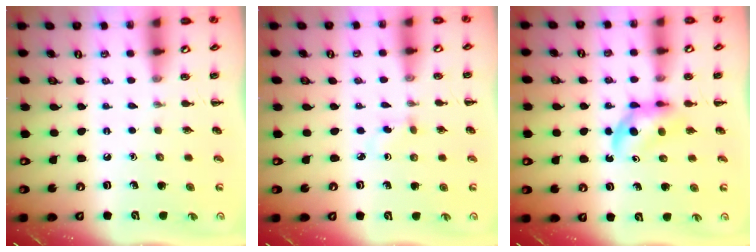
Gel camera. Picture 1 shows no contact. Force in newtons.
{"total": 2.4, "press": 2.2, "slide": 0.9}
{"total": 4.5, "press": 4.4, "slide": 1.2}